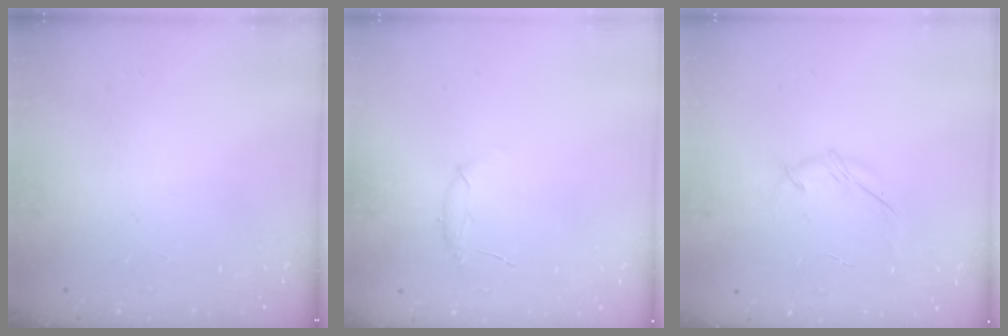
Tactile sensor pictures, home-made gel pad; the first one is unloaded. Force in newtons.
{"total": 6.9, "press": 6.7, "slide": 1.8}
{"total": 3.8, "press": 3.7, "slide": 0.7}